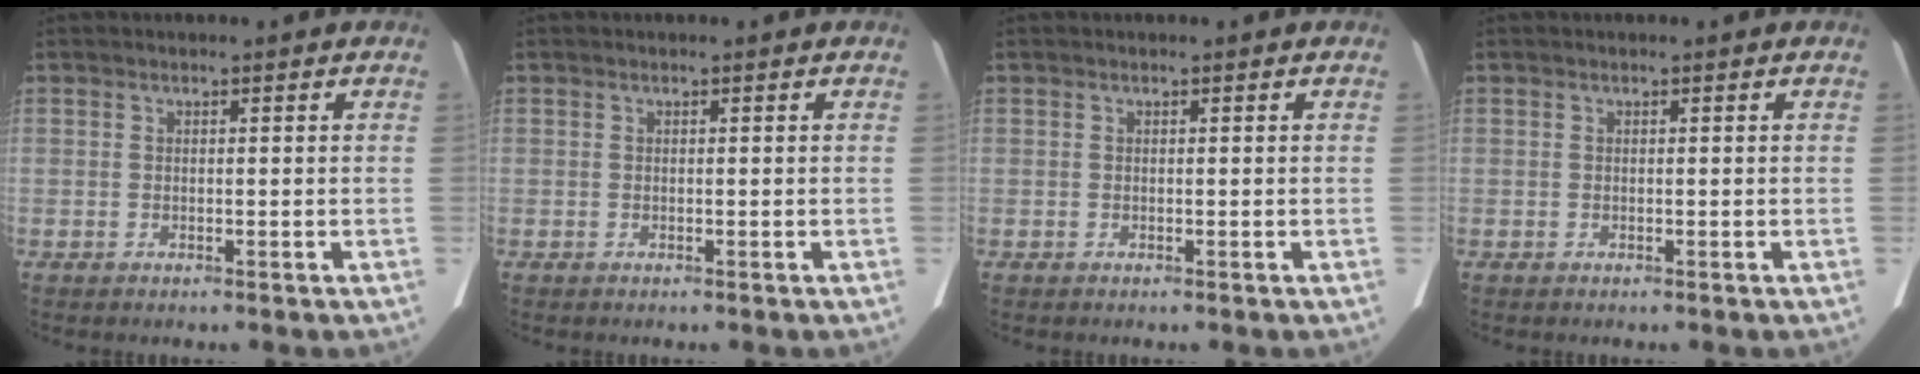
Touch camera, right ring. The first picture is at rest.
{"total": 0.0}
{"total": 0.0}
{"total": 0.0}